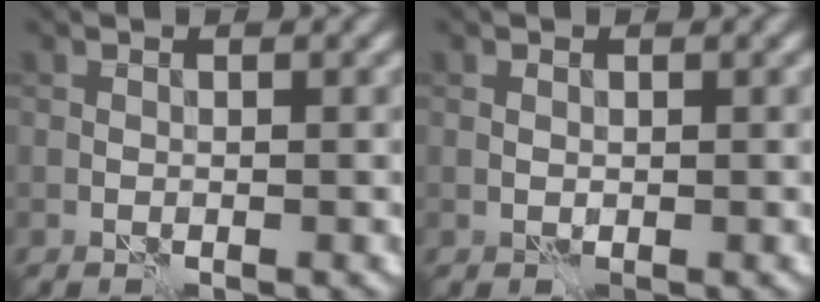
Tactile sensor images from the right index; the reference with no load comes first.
{"total": 0.7, "force": [0.0, 0.5, 0.5], "torque": [-0.008, 0.002, 0.000]}